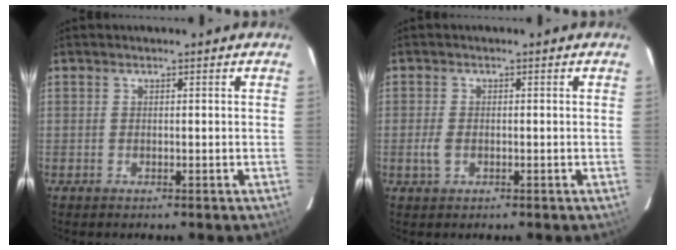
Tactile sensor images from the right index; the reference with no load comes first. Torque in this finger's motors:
{"motor_torque": [0.12, 0.01, 0.09, 0.05]}